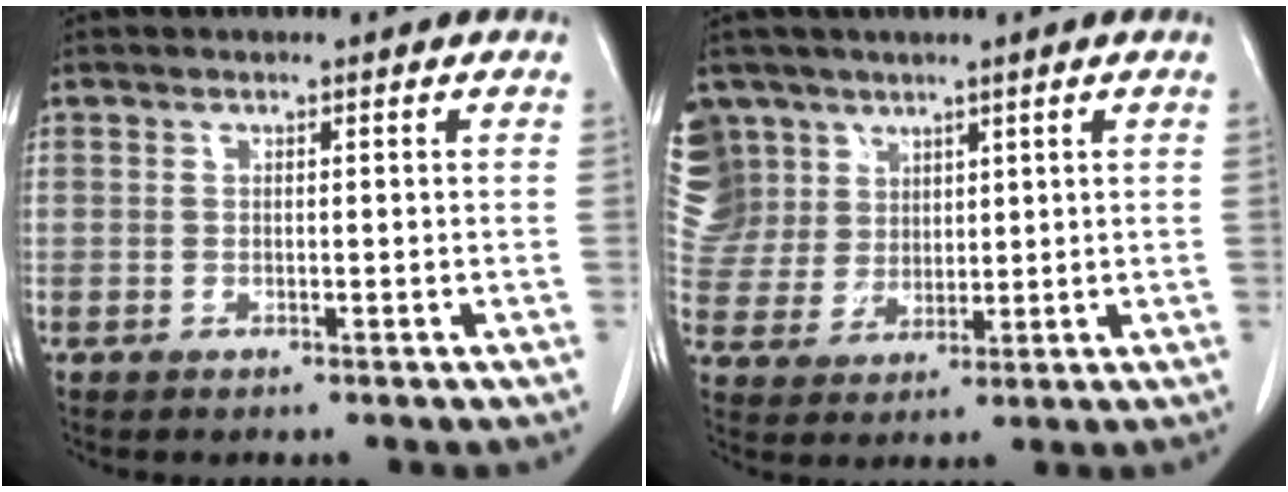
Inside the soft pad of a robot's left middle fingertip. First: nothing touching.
{"total": 14.6, "force": [8.8, 11.5, 2.2], "torque": [-0.093, 0.047, 0.194]}